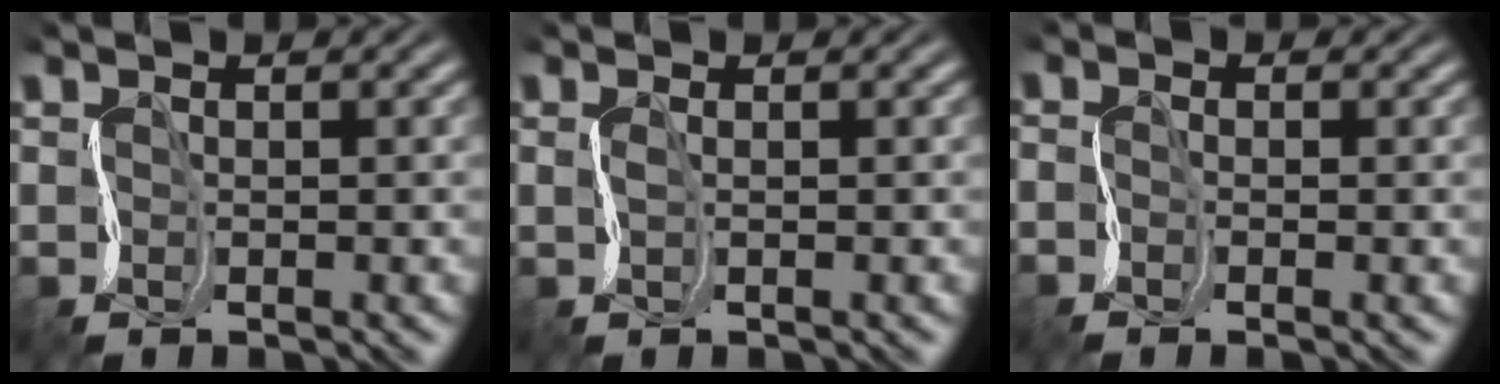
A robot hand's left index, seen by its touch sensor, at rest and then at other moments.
{"total": 0.7, "force": [0.6, 0.0, 0.4], "torque": [-0.008, -0.001, 0.007]}
{"total": 0.9, "force": [-0.8, 0.2, 0.4], "torque": [-0.008, -0.004, -0.010]}